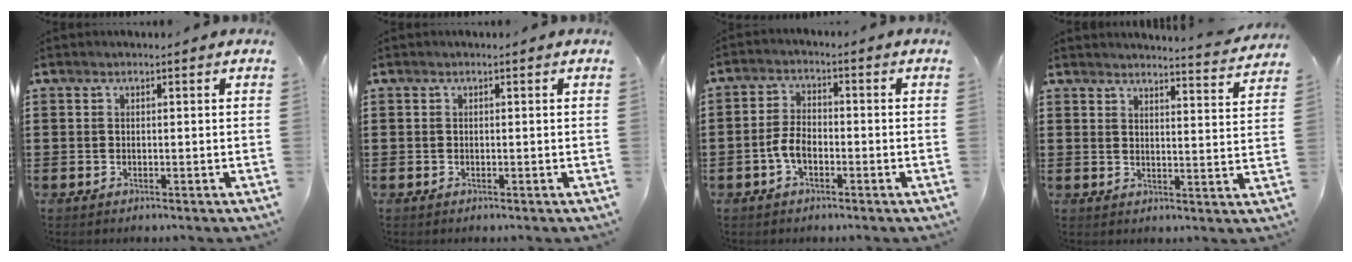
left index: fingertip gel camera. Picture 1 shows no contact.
{"total": 0.0}
{"total": 4.1, "force": [-1.6, 2.1, 3.1], "torque": [-0.085, -0.002, -0.037]}
{"total": 3.7, "force": [3.6, -0.5, 0.4], "torque": [-0.015, -0.027, 0.061]}